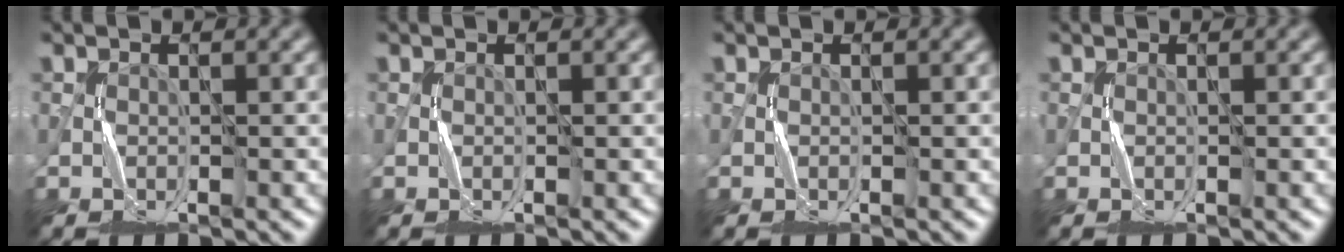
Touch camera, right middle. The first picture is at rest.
{"total": 0.0}
{"total": 0.0}
{"total": 0.0}